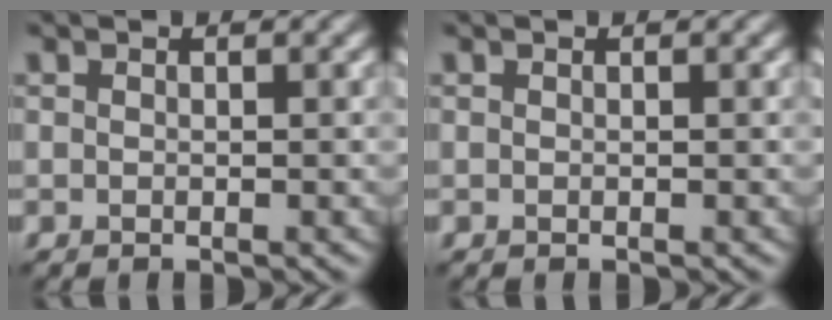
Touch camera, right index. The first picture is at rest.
{"total": 0.0}